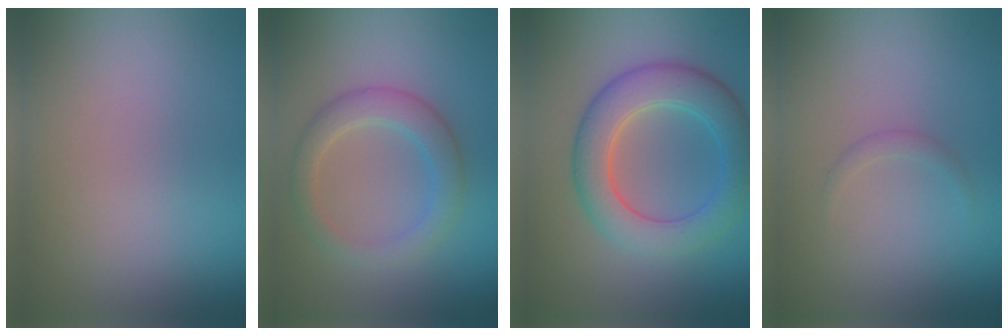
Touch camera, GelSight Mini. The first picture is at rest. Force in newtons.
{"total": 3.6, "press": 3.6, "slide": 0.2}
{"total": 6.4, "press": 6.4, "slide": 0.1}
{"total": 0.8, "press": 0.8, "slide": 0.1}